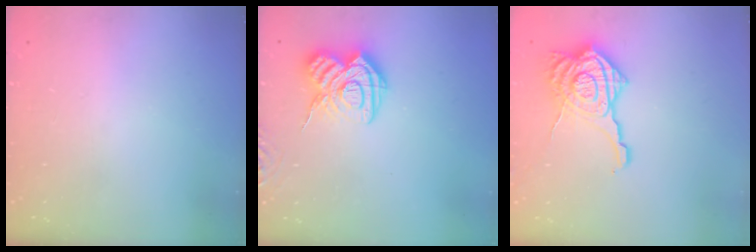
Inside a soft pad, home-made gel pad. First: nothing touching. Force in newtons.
{"total": 14.5, "press": 14.4, "slide": 1.4}
{"total": 15.7, "press": 15.6, "slide": 1.6}